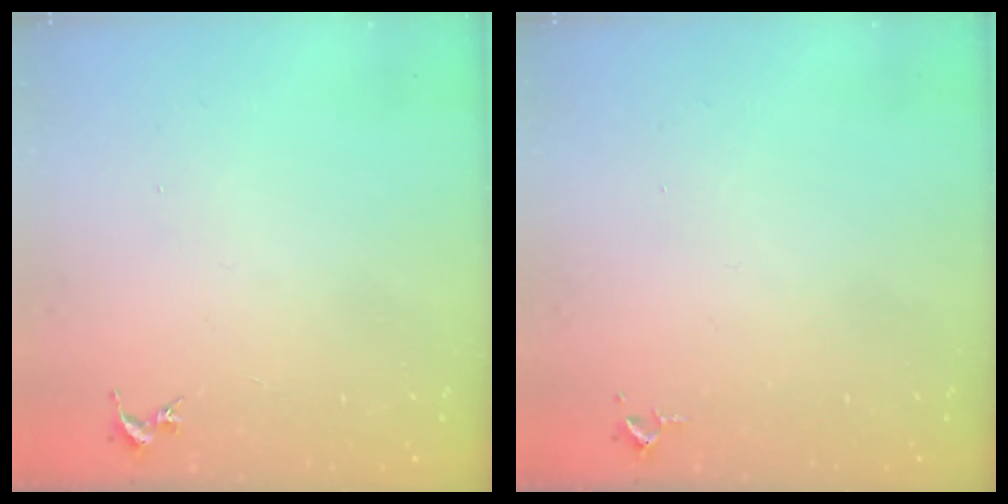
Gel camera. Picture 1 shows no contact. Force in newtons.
{"total": 2.6, "press": 2.6, "slide": 0.4}